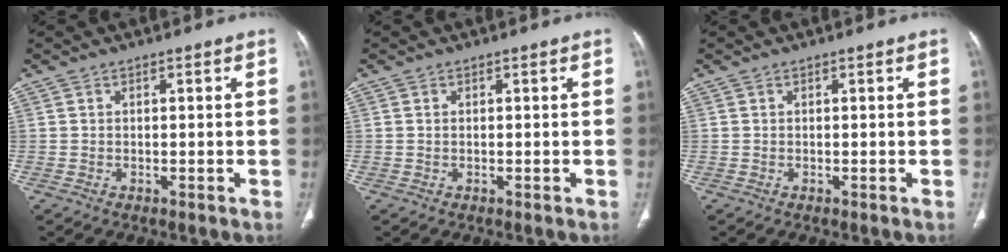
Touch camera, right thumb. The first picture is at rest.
{"total": 0.0}
{"total": 0.0}